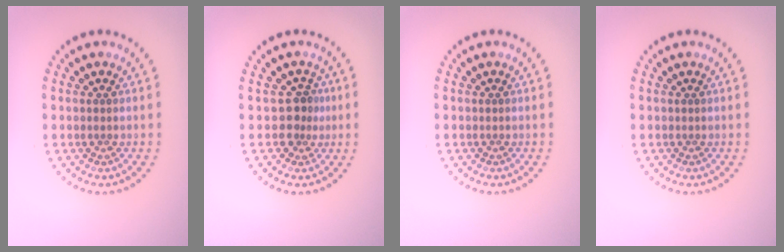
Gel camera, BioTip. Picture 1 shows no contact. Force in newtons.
{"total": 2.2, "press": 1.8, "slide": 1.4}
{"total": 0.0}
{"total": 0.0}